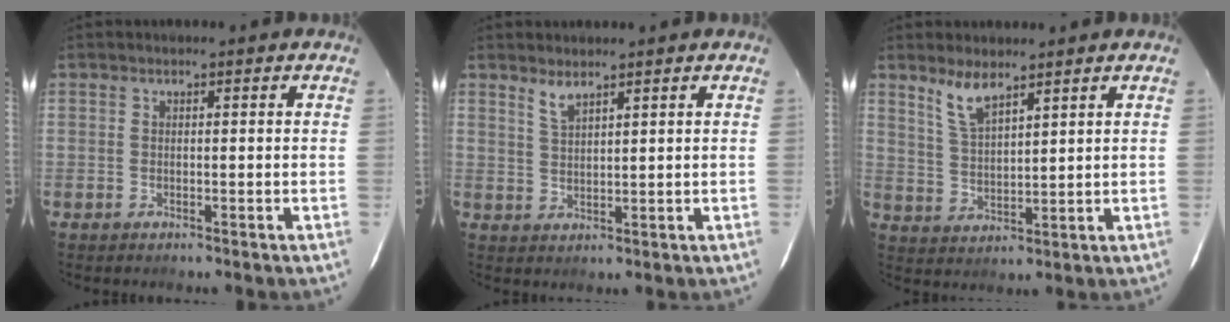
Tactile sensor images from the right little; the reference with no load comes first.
{"total": 2.7, "force": [2.3, 0.4, 1.4], "torque": [-0.029, 0.001, 0.045]}
{"total": 5.7, "force": [4.5, 1.5, 3.2], "torque": [-0.066, 0.000, 0.095]}